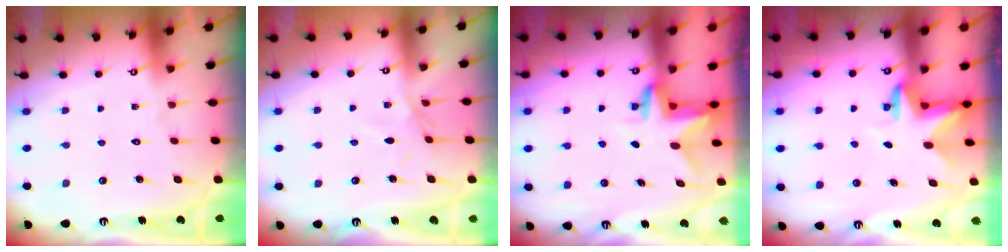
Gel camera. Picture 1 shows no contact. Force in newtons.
{"total": 2.5, "press": 2.5, "slide": 0.6}
{"total": 2.9, "press": 2.9, "slide": 0.2}
{"total": 3.3, "press": 3.3, "slide": 0.1}